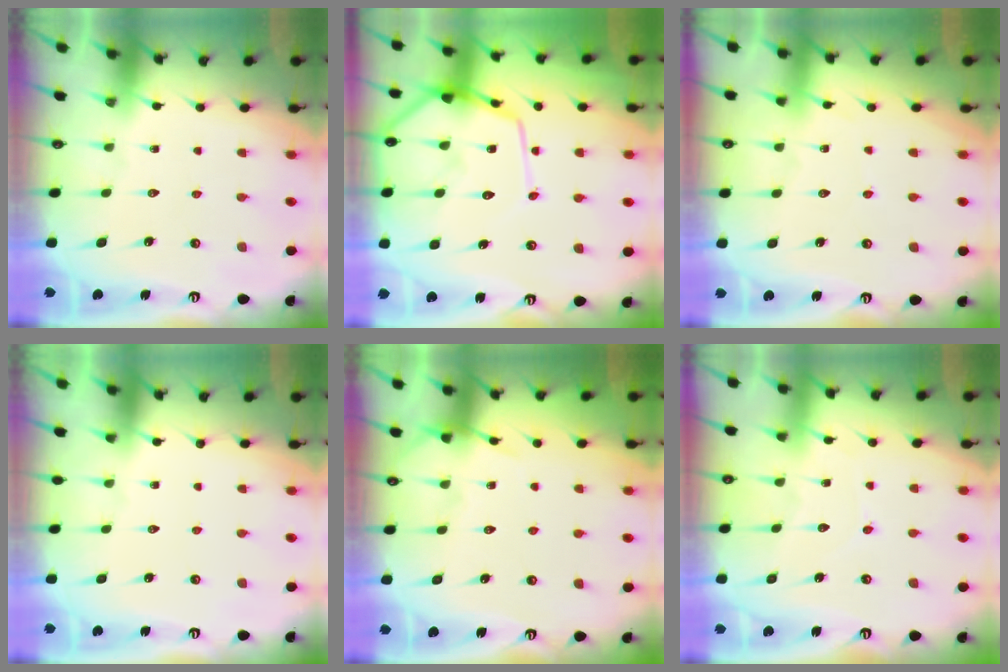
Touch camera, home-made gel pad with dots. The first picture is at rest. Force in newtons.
{"total": 14.3, "press": 14.2, "slide": 1.4}
{"total": 1.9, "press": 1.9, "slide": 0.2}
{"total": 0.0}
{"total": 5.8, "press": 5.8, "slide": 0.7}
{"total": 5.3, "press": 5.3, "slide": 0.6}